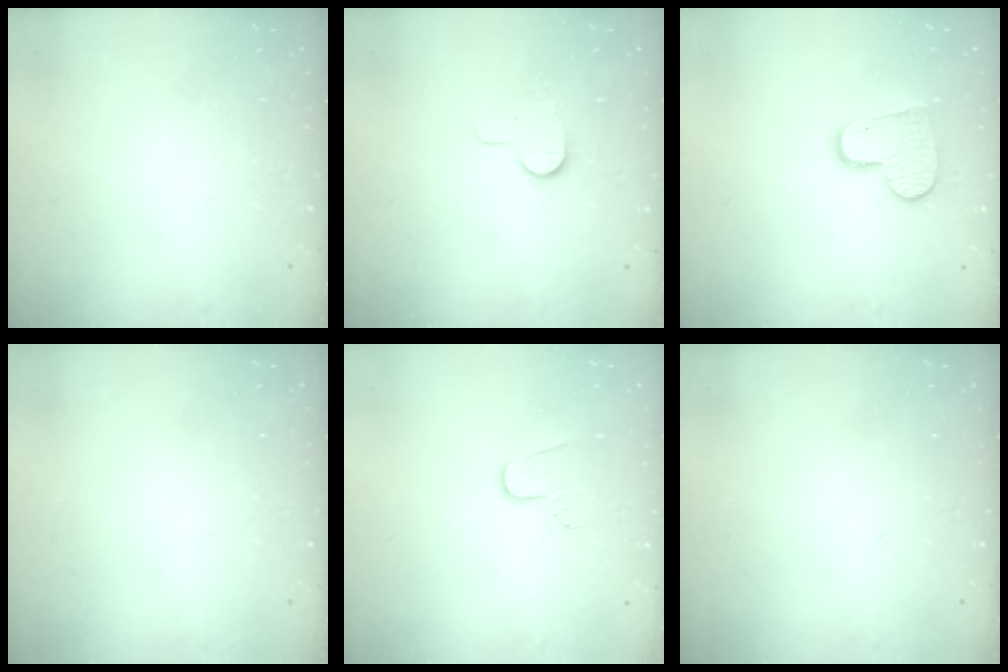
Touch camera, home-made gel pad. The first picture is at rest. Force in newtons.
{"total": 7.0, "press": 7.0, "slide": 0.6}
{"total": 10.1, "press": 10.0, "slide": 0.6}
{"total": 0.0}
{"total": 7.0, "press": 7.0, "slide": 0.5}
{"total": 0.0}